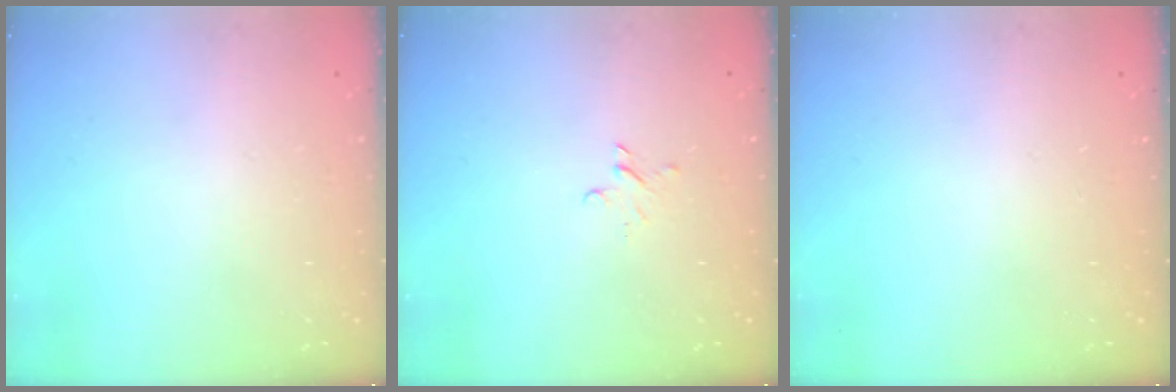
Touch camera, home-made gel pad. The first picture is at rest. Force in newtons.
{"total": 2.2, "press": 2.2, "slide": 0.2}
{"total": 0.0}